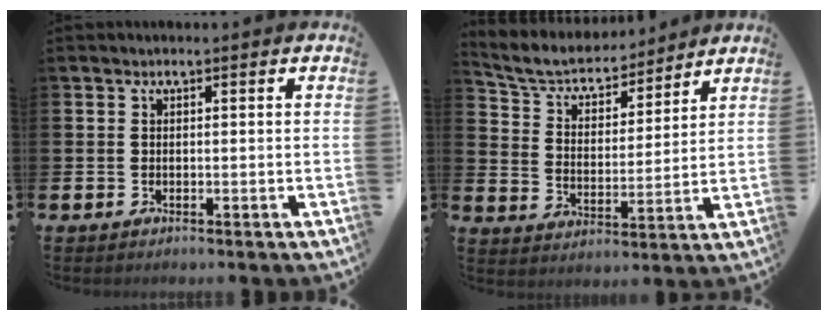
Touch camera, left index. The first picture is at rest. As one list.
[{"total": 6.7, "force": [6.3, 1.8, 1.2], "torque": [-0.063, -0.046, 0.108]}]